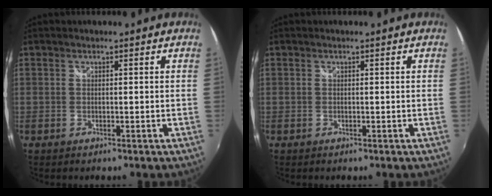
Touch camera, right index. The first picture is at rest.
{"total": 0.0}